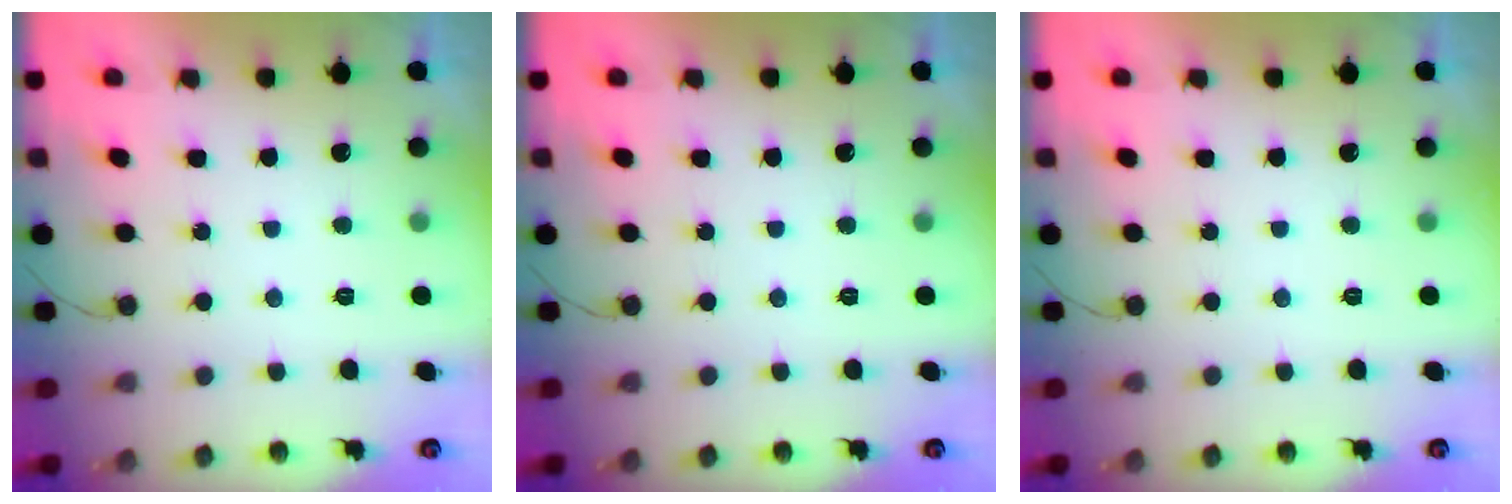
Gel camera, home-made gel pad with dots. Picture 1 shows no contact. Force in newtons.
{"total": 0.0}
{"total": 0.0}